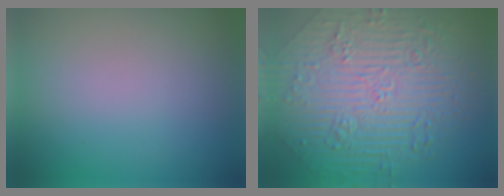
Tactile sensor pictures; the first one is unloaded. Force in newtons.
{"total": 10.8, "press": 7.5, "slide": 7.7}